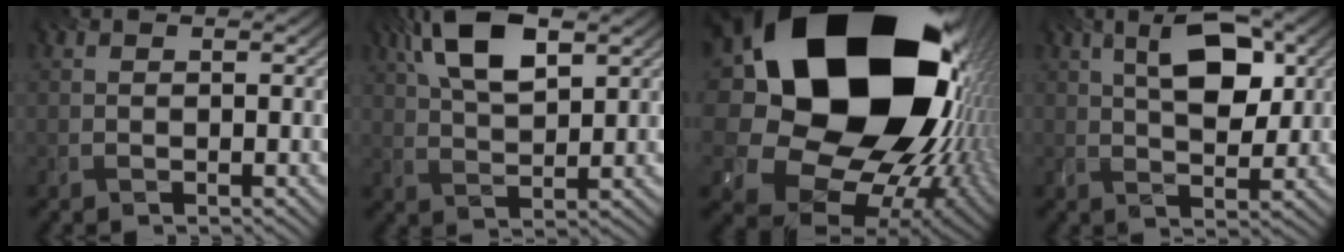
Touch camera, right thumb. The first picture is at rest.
{"total": 9.8, "force": [4.7, 3.7, 7.8], "torque": [-0.169, 0.021, 0.091]}
{"total": 24.2, "force": [7.0, 17.7, 15.0], "torque": [-0.336, -0.034, 0.147]}
{"total": 7.1, "force": [2.4, 2.8, 6.1], "torque": [-0.103, 0.010, 0.036]}